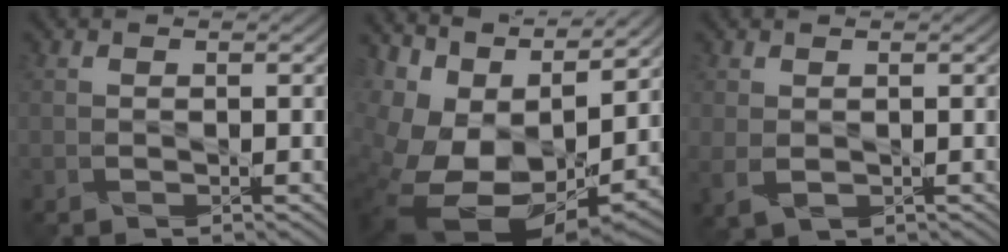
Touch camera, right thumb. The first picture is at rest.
{"total": 16.8, "force": [2.0, 10.9, 12.6], "torque": [-0.241, -0.010, 0.089]}
{"total": 2.1, "force": [0.1, 1.4, 1.6], "torque": [-0.046, -0.008, 0.006]}